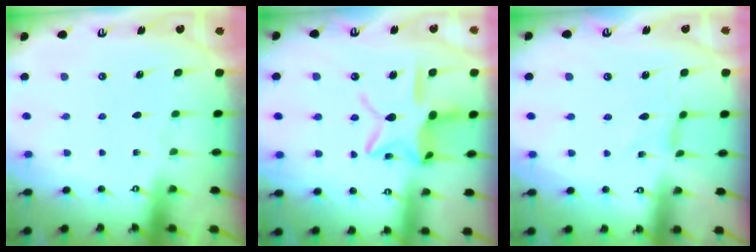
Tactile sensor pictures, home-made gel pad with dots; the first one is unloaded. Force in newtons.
{"total": 14.0, "press": 14.0, "slide": 1.0}
{"total": 0.0}